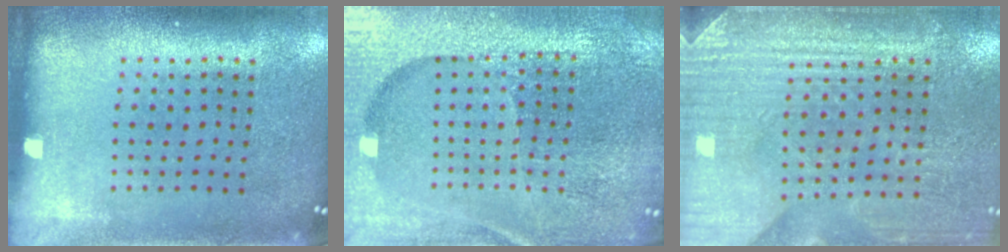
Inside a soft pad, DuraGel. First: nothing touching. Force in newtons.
{"total": 5.0, "press": 4.7, "slide": 1.7}
{"total": 3.2, "press": 3.1, "slide": 0.5}